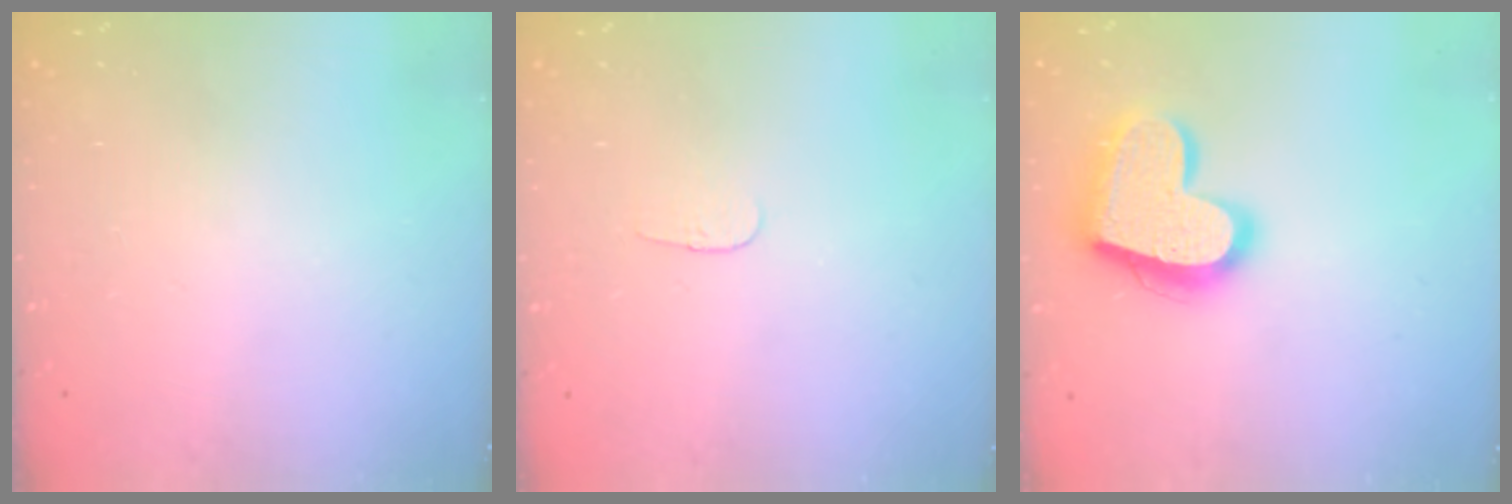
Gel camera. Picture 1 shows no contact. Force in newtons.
{"total": 2.8, "press": 2.8, "slide": 0.3}
{"total": 20.3, "press": 20.3, "slide": 1.5}